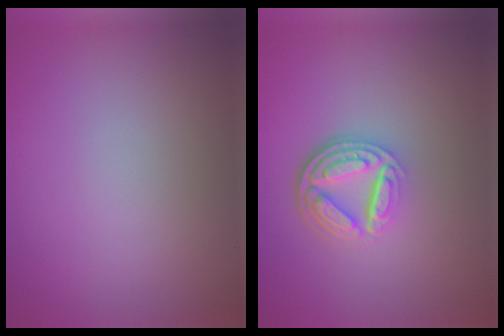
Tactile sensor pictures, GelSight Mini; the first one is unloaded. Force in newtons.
{"total": 5.3, "press": 3.7, "slide": 3.8}